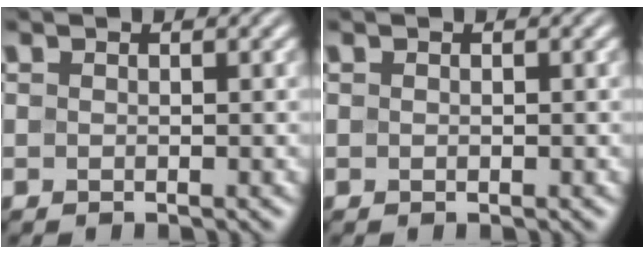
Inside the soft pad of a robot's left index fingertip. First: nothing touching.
{"total": 0.0}